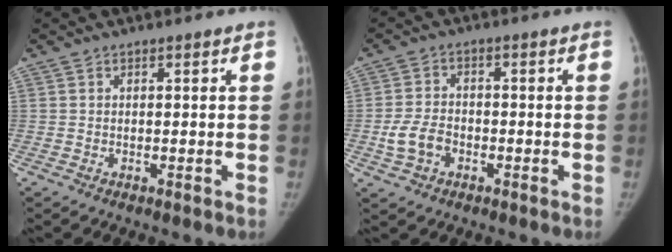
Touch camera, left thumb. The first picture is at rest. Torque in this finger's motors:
{"motor_torque": [-0.24, 0.40, 0.58, 0.16, 0.04]}